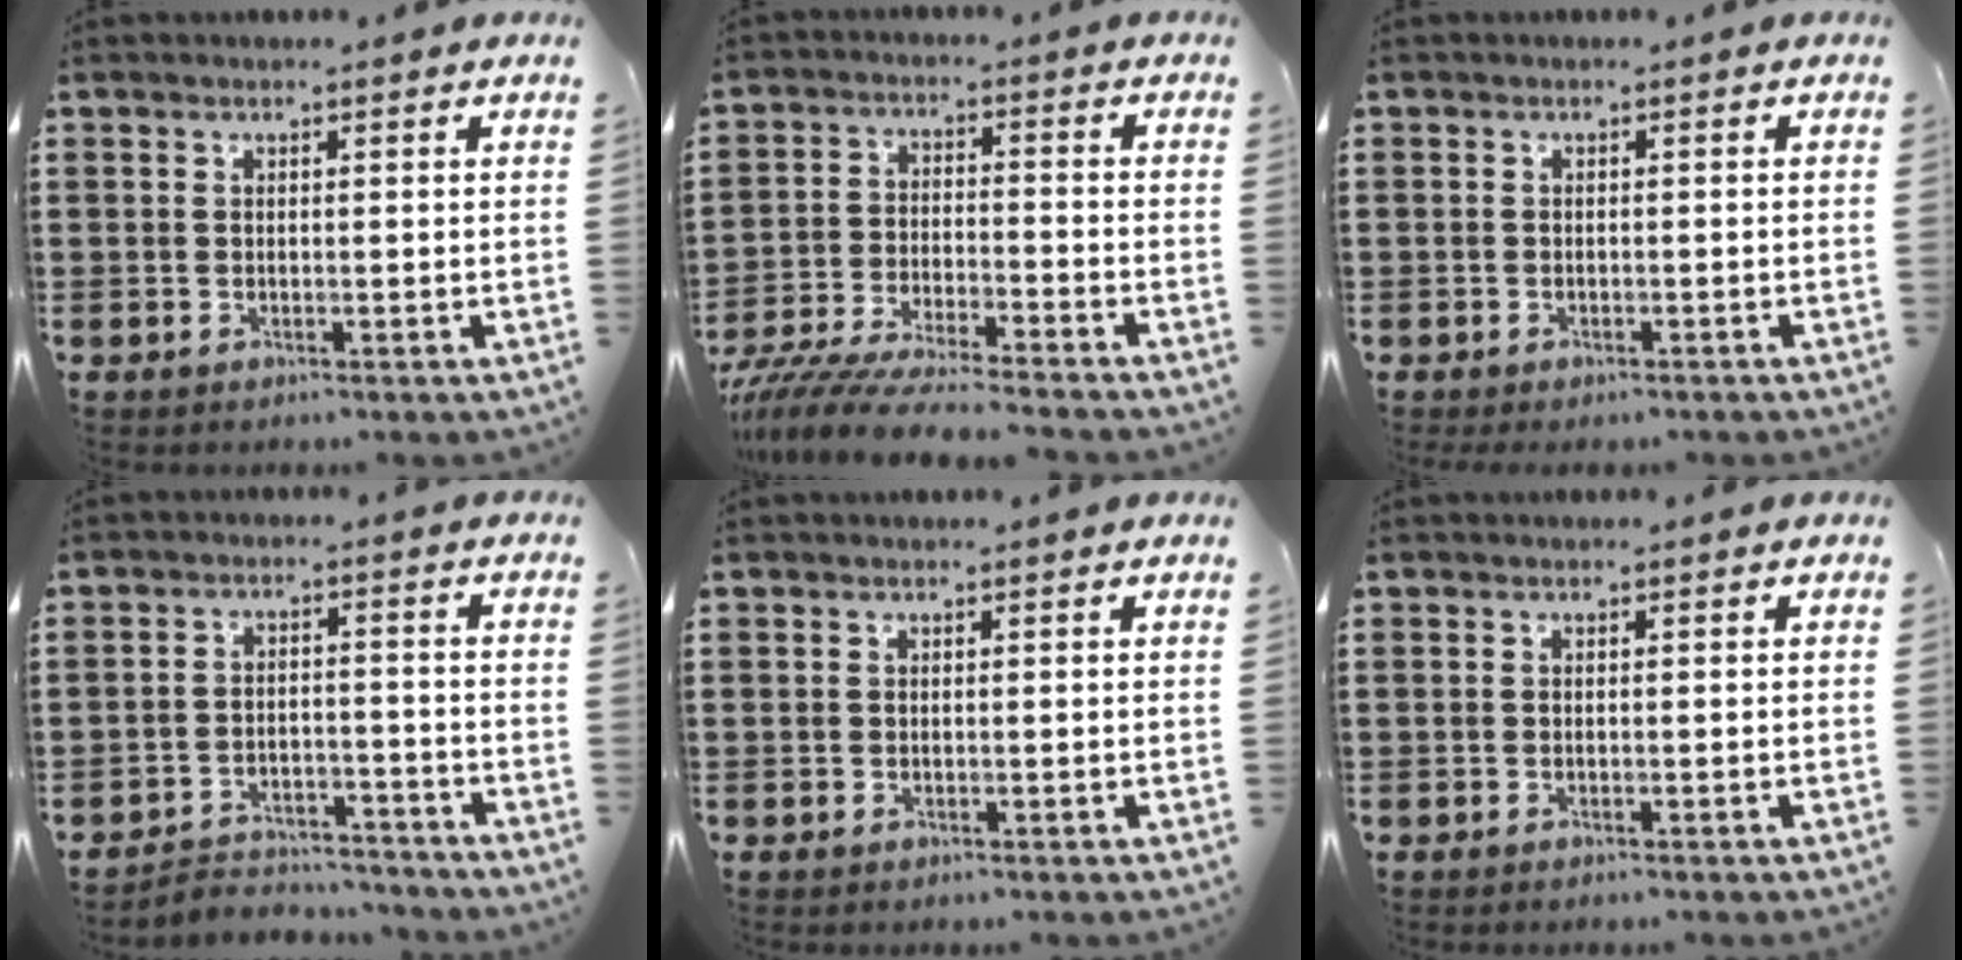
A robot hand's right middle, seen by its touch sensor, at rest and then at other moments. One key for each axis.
{"total": 7.3, "fx": -7.0, "fy": -0.1, "fz": 2.0, "tx": -0.051, "ty": -0.008, "tz": -0.140}
{"total": 0.8, "fx": -0.7, "fy": 0.4, "fz": 0.1, "tx": -0.003, "ty": -0.001, "tz": -0.015}
{"total": 3.8, "fx": -3.8, "fy": 0.6, "fz": 0.2, "tx": -0.010, "ty": 0.004, "tz": -0.080}
{"total": 0.0}
{"total": 0.0}